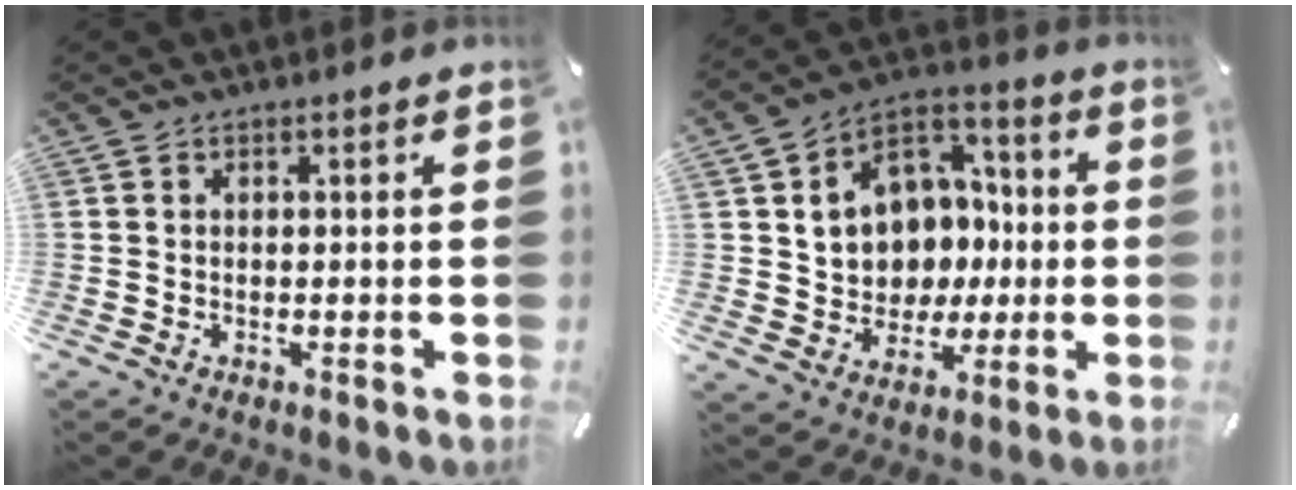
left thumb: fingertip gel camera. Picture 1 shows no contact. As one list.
[{"total": 12.3, "force": [0.5, 11.7, 3.7], "torque": [-0.062, -0.012, 0.022]}]